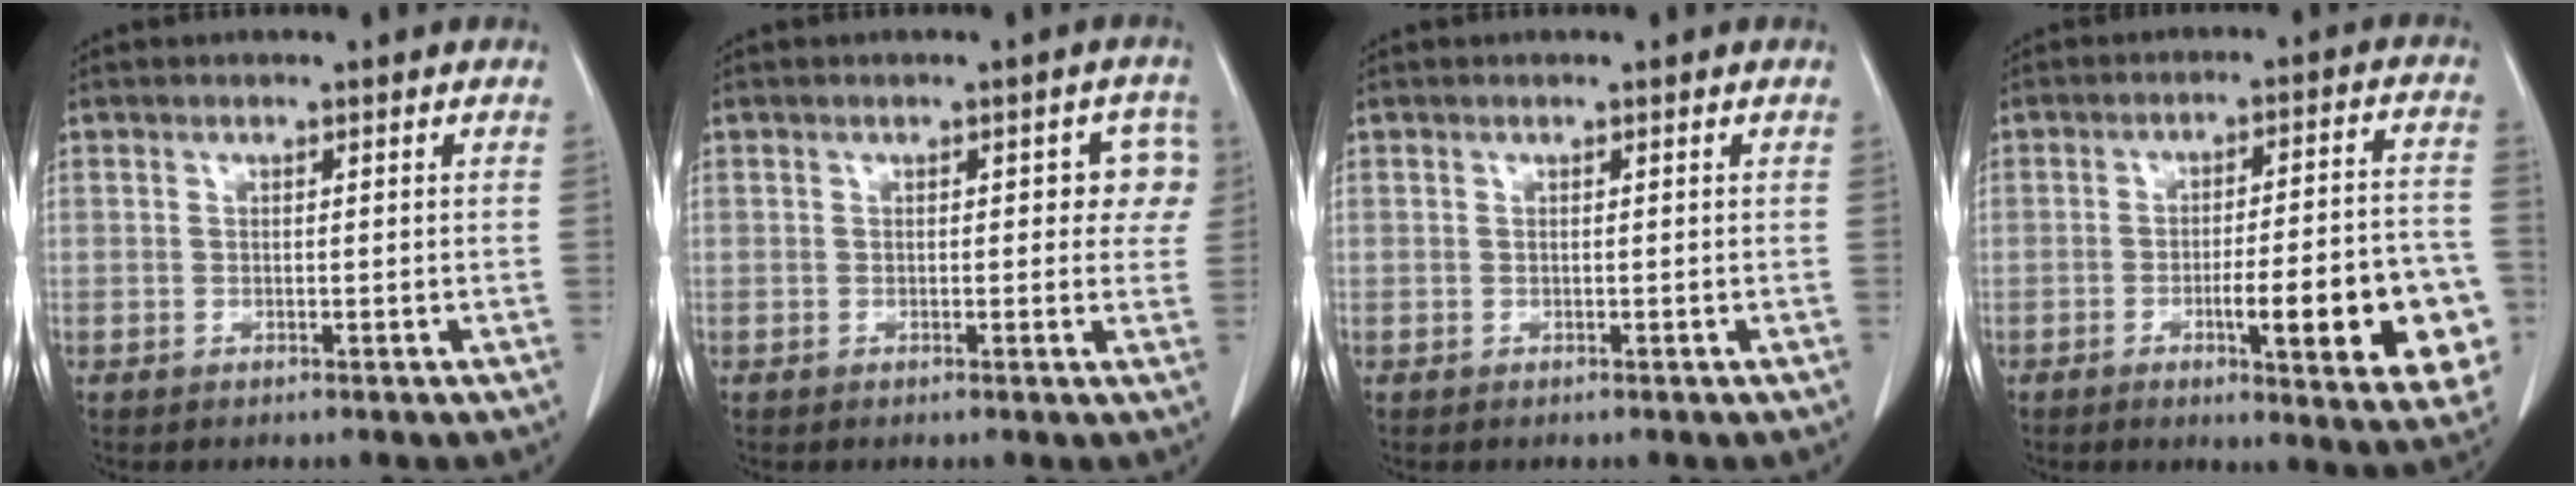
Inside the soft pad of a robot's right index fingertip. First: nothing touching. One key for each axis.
{"total": 4.1, "fx": 0.8, "fy": 2.1, "fz": 3.4, "tx": -0.022, "ty": 0.020, "tz": 0.006}
{"total": 0.0}
{"total": 17.0, "fx": -5.3, "fy": 2.9, "fz": 15.9, "tx": -0.144, "ty": 0.017, "tz": -0.056}